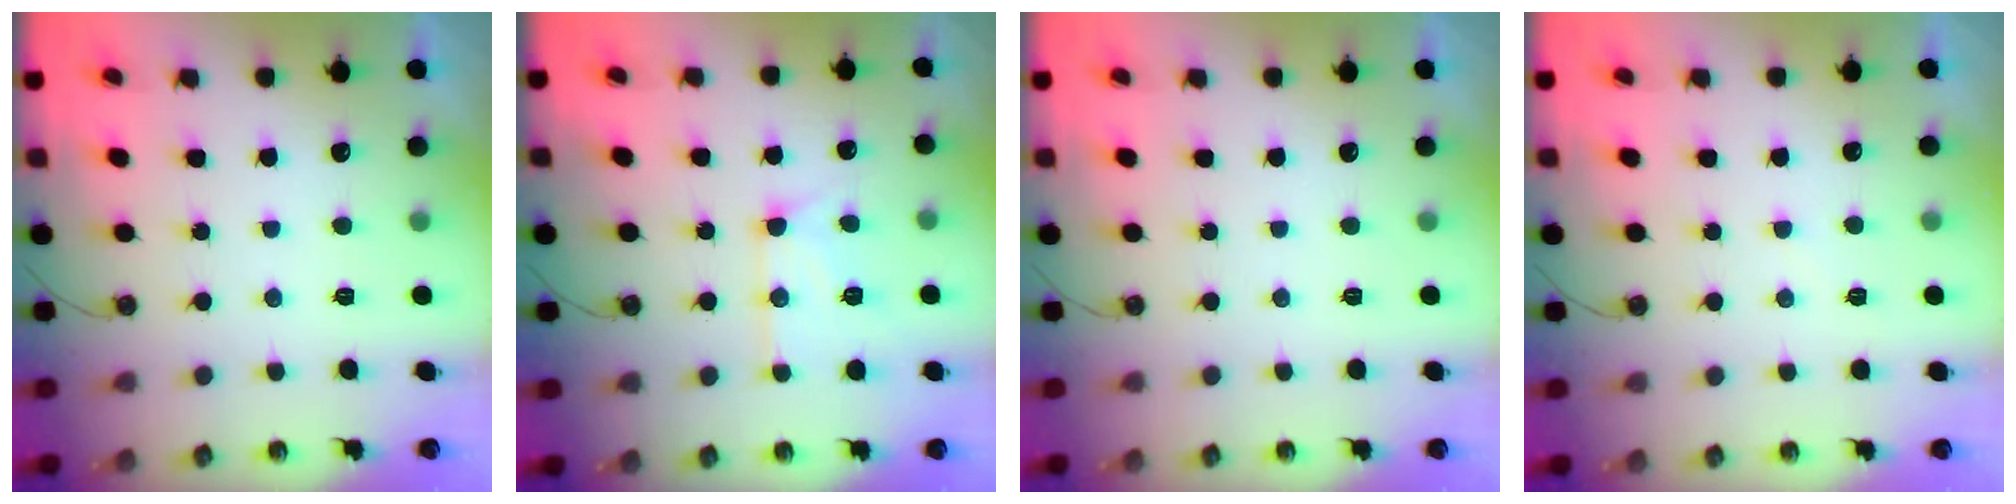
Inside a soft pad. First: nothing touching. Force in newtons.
{"total": 12.8, "press": 12.8, "slide": 1.1}
{"total": 0.0}
{"total": 3.6, "press": 3.6, "slide": 0.5}